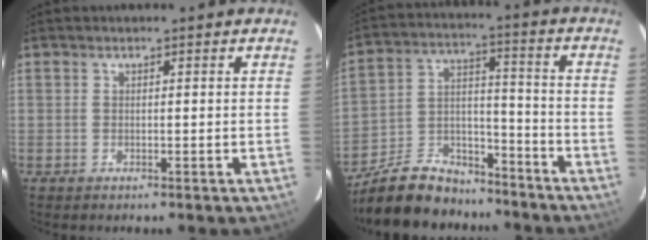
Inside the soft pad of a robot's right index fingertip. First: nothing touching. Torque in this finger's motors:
{"motor_torque": [0.73, -0.97, 0.10, -0.08]}